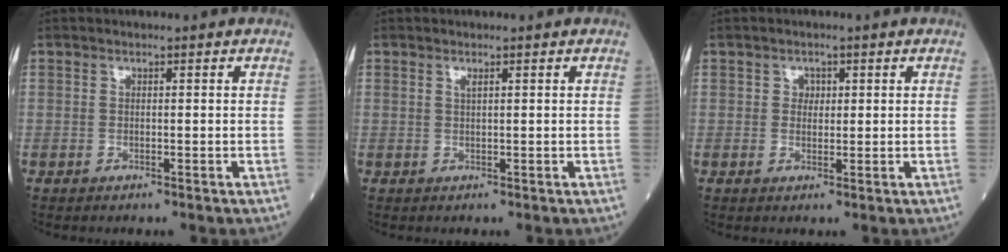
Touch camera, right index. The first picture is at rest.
{"total": 0.7, "force": [0.4, 0.0, 0.5], "torque": [-0.013, -0.002, 0.008]}
{"total": 1.7, "force": [0.6, 1.4, 0.8], "torque": [-0.008, 0.000, 0.008]}